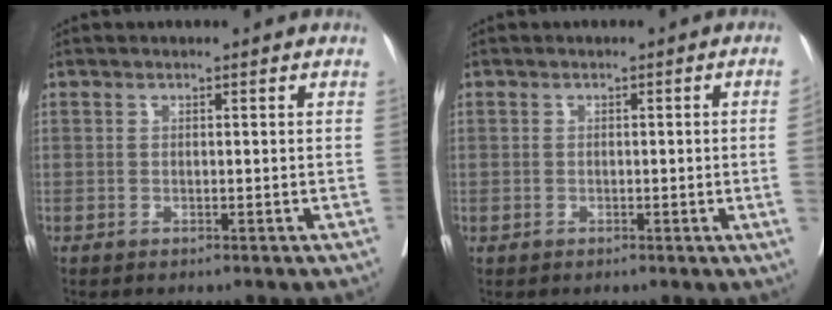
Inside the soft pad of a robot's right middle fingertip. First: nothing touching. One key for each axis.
{"total": 2.5, "fx": -0.1, "fy": -0.2, "fz": 2.4, "tx": -0.035, "ty": 0.005, "tz": 0.003}